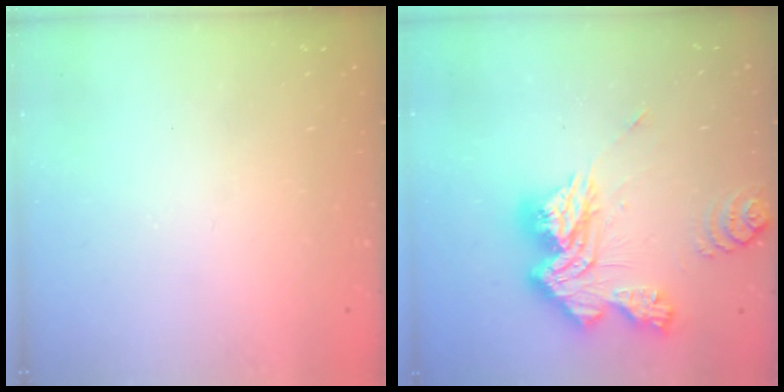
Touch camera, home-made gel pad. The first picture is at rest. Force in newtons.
{"total": 20.4, "press": 20.3, "slide": 1.9}